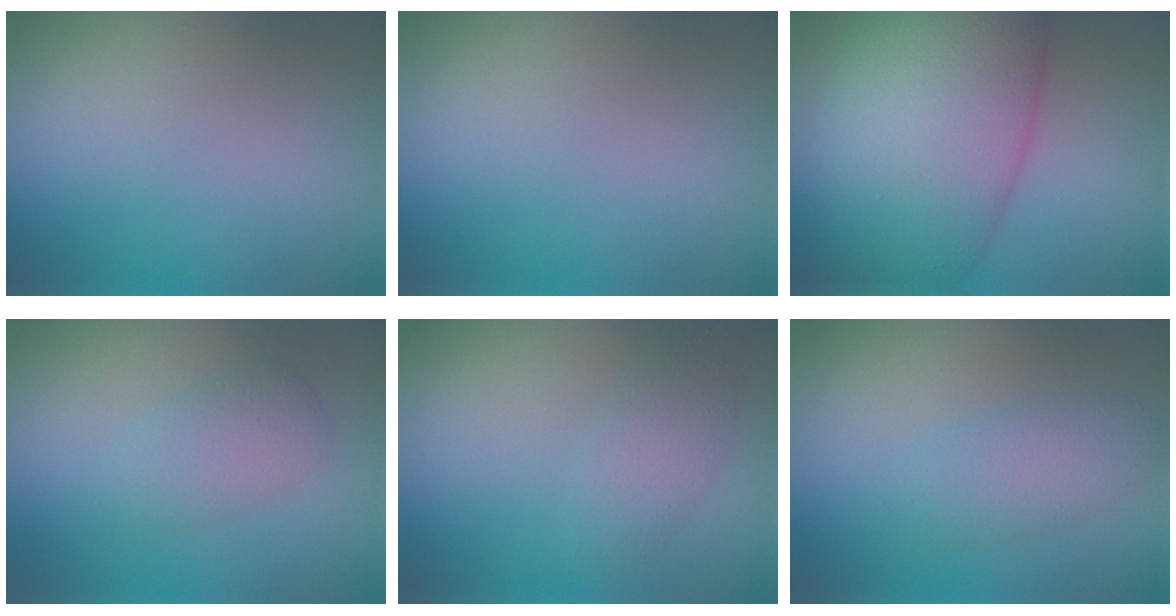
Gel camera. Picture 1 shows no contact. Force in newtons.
{"total": 0.0}
{"total": 13.5, "press": 13.5, "slide": 0.2}
{"total": 2.7, "press": 2.7, "slide": 0.1}
{"total": 2.2, "press": 2.2, "slide": 0.1}
{"total": 2.7, "press": 2.7, "slide": 0.1}